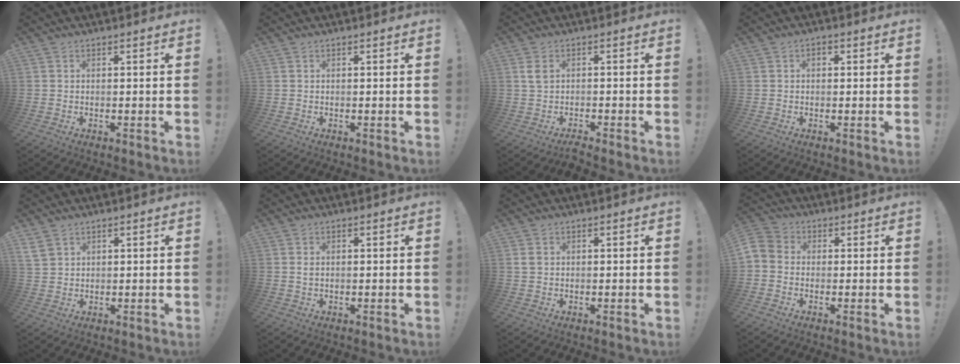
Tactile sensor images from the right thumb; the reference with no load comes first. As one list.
[{"total": 0.0}, {"total": 2.8, "force": [-0.8, 1.1, 2.4], "torque": [-0.057, 0.006, -0.019]}, {"total": 1.4, "force": [0.0, 1.1, 0.9], "torque": [-0.013, 0.004, -0.002]}, {"total": 4.3, "force": [2.9, 2.7, 1.7], "torque": [-0.028, -0.010, 0.056]}, {"total": 1.0, "force": [0.3, 0.6, 0.7], "torque": [-0.008, 0.000, 0.003]}, {"total": 1.7, "force": [0.4, 1.3, 0.9], "torque": [-0.014, 0.003, 0.007]}, {"total": 4.3, "force": [-0.9, 3.7, 2.0], "torque": [-0.055, 0.012, -0.015]}]